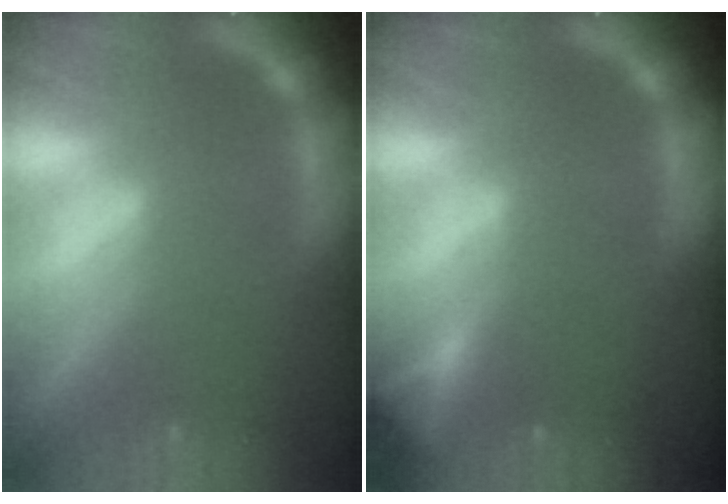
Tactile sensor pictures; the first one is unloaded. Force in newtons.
{"total": 2.9}